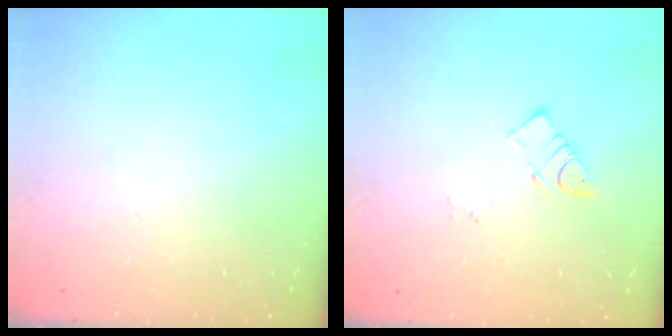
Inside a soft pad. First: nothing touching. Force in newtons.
{"total": 3.5, "press": 3.5, "slide": 0.2}